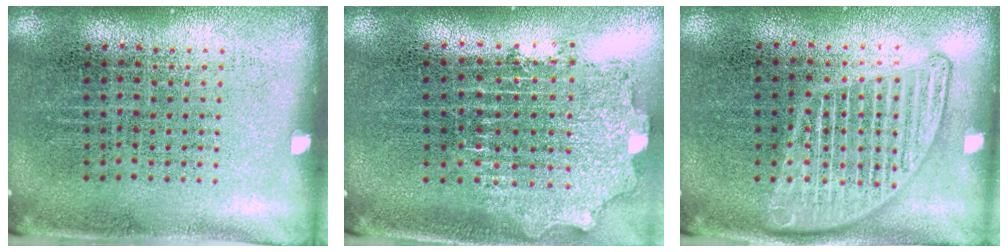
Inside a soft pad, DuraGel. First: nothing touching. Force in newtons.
{"total": 2.1, "press": 1.6, "slide": 1.3}
{"total": 2.8, "press": 2.8, "slide": 0.3}